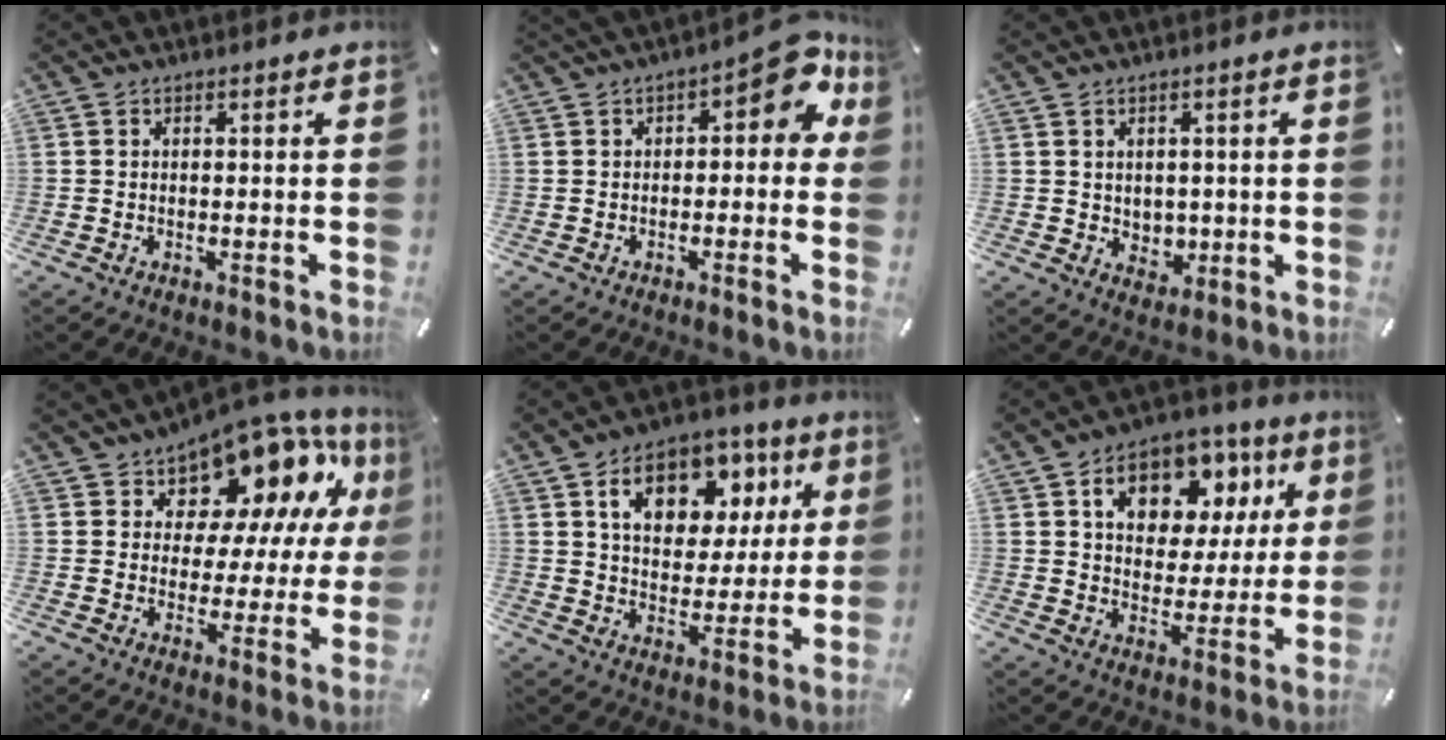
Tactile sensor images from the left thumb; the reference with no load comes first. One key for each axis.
{"total": 9.9, "fx": 3.4, "fy": 4.7, "fz": 8.0, "tx": -0.095, "ty": -0.022, "tz": 0.054}
{"total": 3.9, "fx": 1.3, "fy": 3.6, "fz": 0.6, "tx": 0.004, "ty": -0.007, "tz": 0.020}
{"total": 14.2, "fx": 10.5, "fy": 7.7, "fz": 5.7, "tx": -0.095, "ty": -0.086, "tz": 0.179}
{"total": 15.7, "fx": 7.5, "fy": 10.6, "fz": 8.8, "tx": -0.130, "ty": -0.025, "tz": 0.131}
{"total": 14.5, "fx": 7.0, "fy": 10.0, "fz": 7.7, "tx": -0.121, "ty": -0.030, "tz": 0.123}